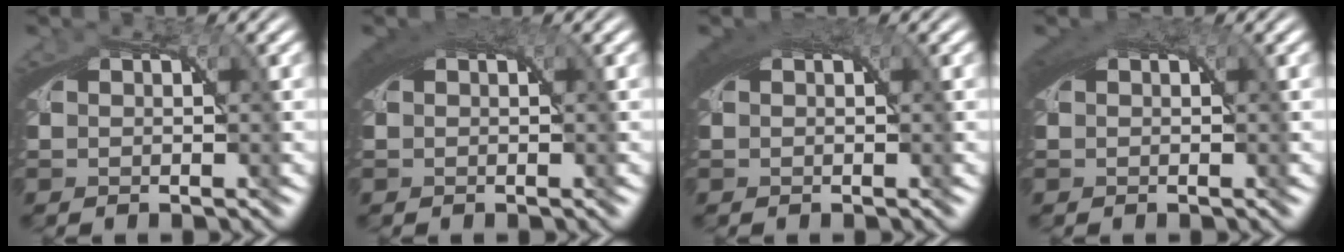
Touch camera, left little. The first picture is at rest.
{"total": 2.7, "force": [1.0, 1.4, 2.1], "torque": [-0.042, -0.002, 0.016]}
{"total": 2.7, "force": [0.9, 1.4, 2.2], "torque": [-0.043, -0.002, 0.016]}
{"total": 2.1, "force": [0.8, 1.1, 1.6], "torque": [-0.034, -0.003, 0.013]}